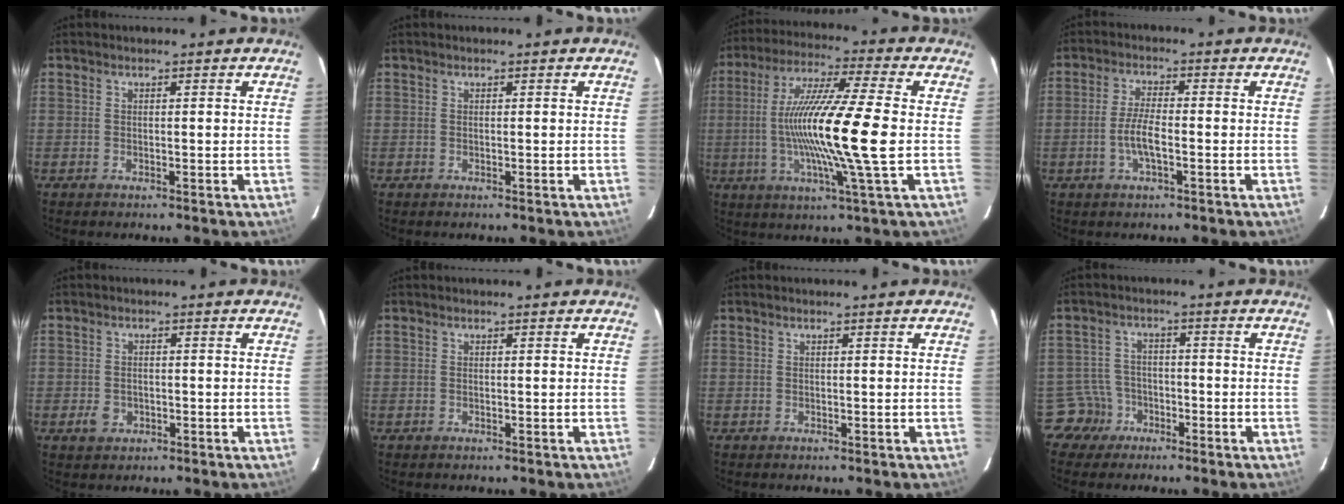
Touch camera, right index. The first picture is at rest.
{"total": 0.0}
{"total": 17.2, "force": [-1.6, -0.5, 17.1], "torque": [-0.316, -0.007, -0.035]}
{"total": 5.1, "force": [-1.7, 1.3, 4.6], "torque": [-0.096, 0.001, -0.032]}
{"total": 3.1, "force": [-1.2, 2.5, 1.5], "torque": [-0.031, 0.002, -0.015]}
{"total": 0.0}
{"total": 0.0}
{"total": 5.1, "force": [-3.1, 4.0, -0.6], "torque": [0.001, 0.021, -0.059]}